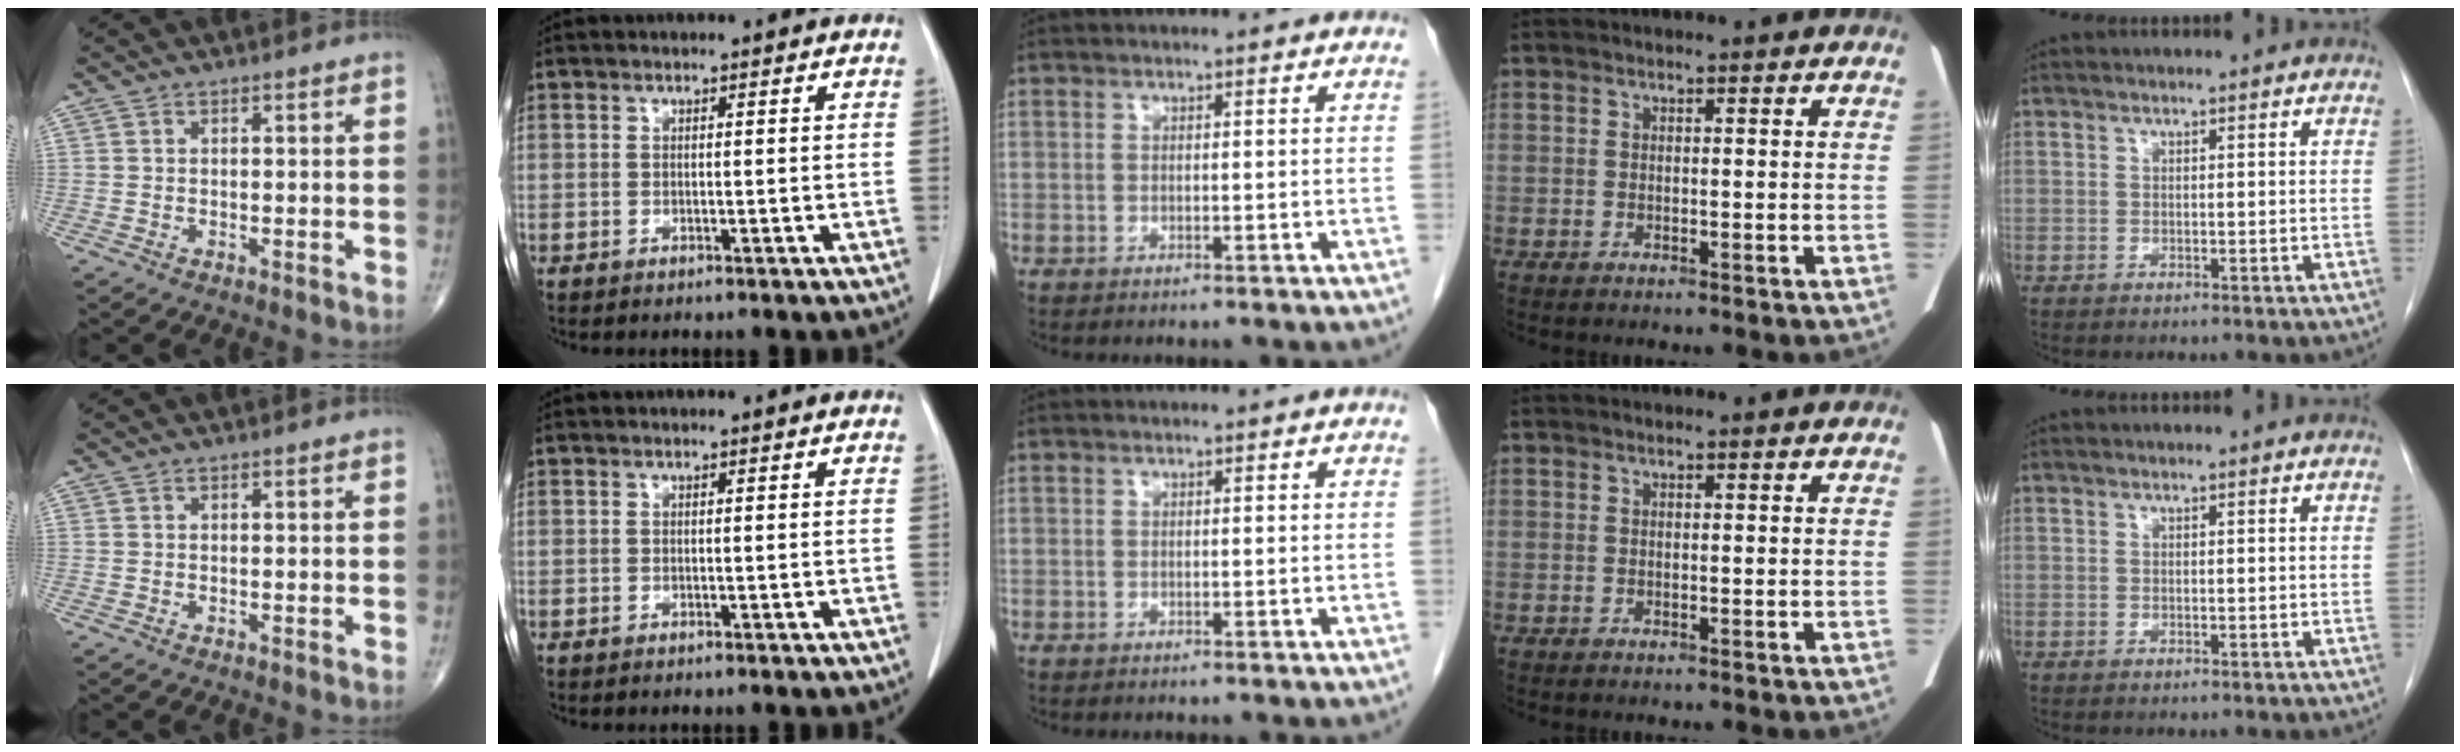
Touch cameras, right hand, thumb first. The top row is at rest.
{}